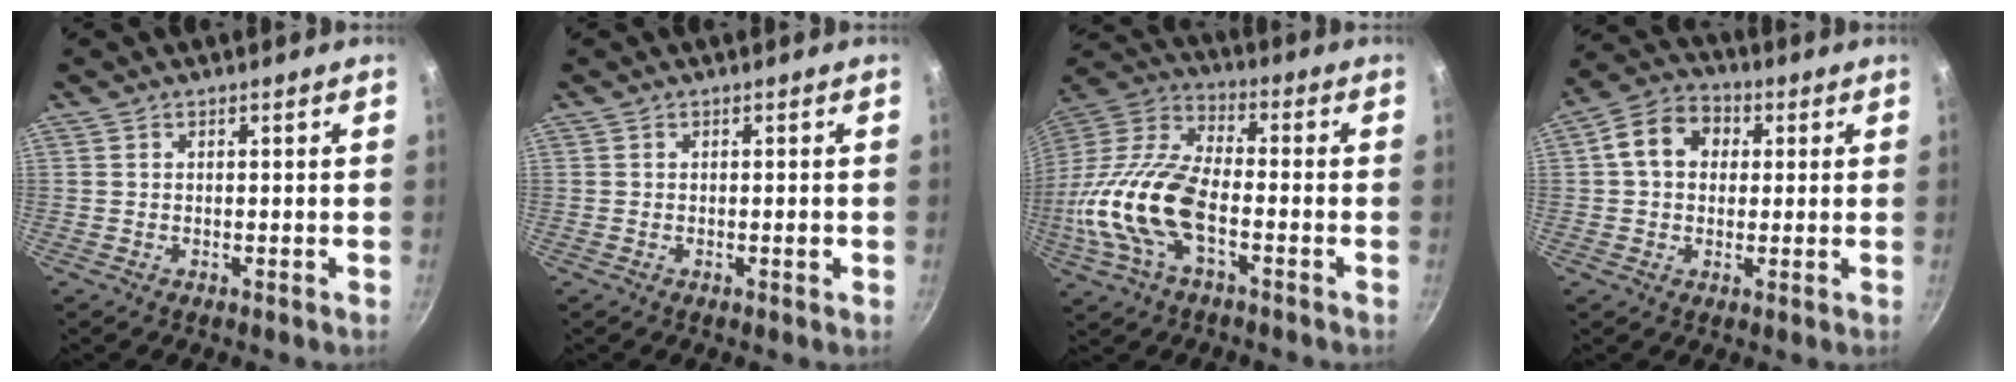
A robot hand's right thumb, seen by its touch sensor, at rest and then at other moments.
{"total": 0.9, "force": [-0.2, 0.2, 0.8], "torque": [-0.012, 0.003, -0.003]}
{"total": 19.1, "force": [-4.9, 9.4, 15.9], "torque": [-0.314, 0.032, -0.111]}
{"total": 9.6, "force": [1.8, 7.6, 5.6], "torque": [-0.066, 0.019, 0.013]}